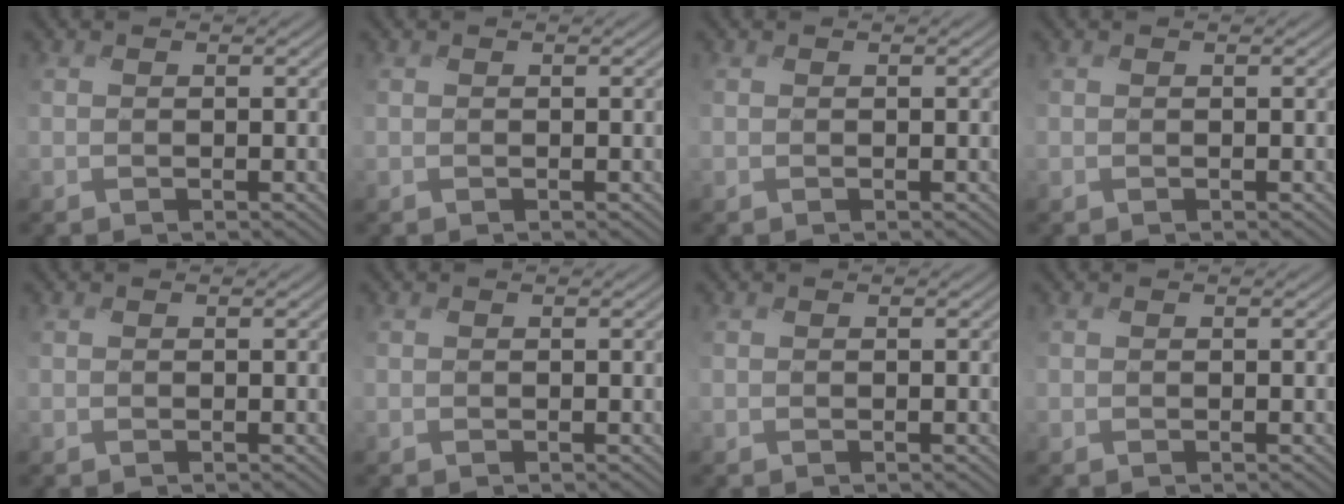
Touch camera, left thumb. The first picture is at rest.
{"total": 0.0}
{"total": 0.0}
{"total": 0.0}
{"total": 0.0}
{"total": 0.0}
{"total": 0.0}
{"total": 0.0}